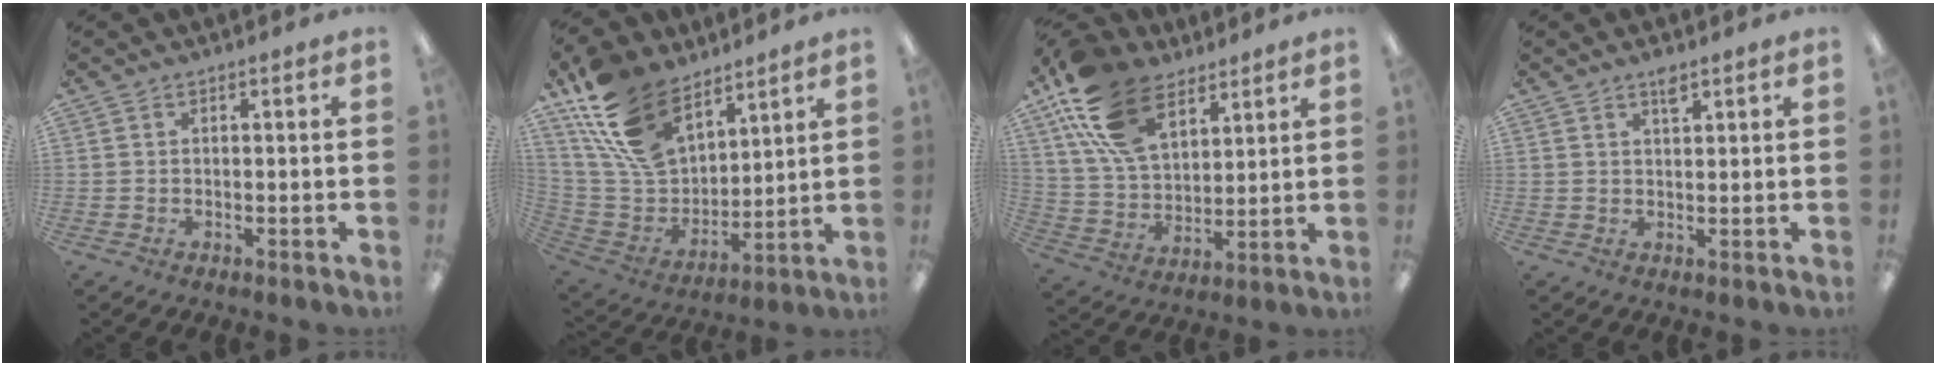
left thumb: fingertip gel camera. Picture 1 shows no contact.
{"total": 20.3, "force": [13.2, 11.1, 10.6], "torque": [-0.241, -0.061, 0.250]}
{"total": 19.3, "force": [11.2, 11.1, 11.2], "torque": [-0.237, -0.037, 0.210]}
{"total": 2.5, "force": [1.9, 0.8, 1.5], "torque": [-0.026, -0.002, 0.032]}